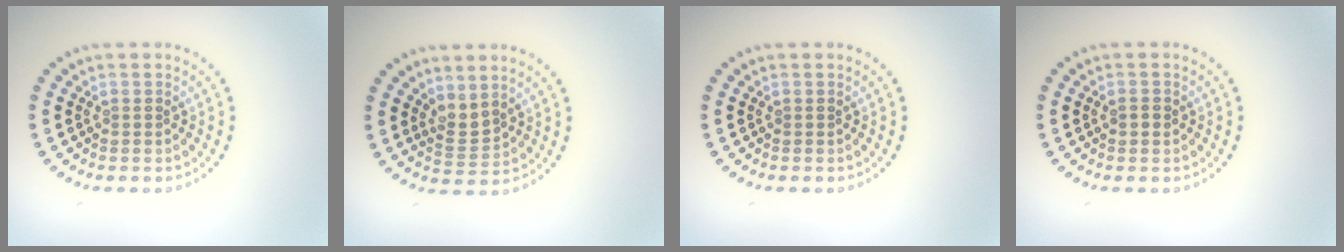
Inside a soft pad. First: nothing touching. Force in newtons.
{"total": 1.9, "press": 1.4, "slide": 1.2}
{"total": 0.0}
{"total": 1.0, "press": 0.9, "slide": 0.3}